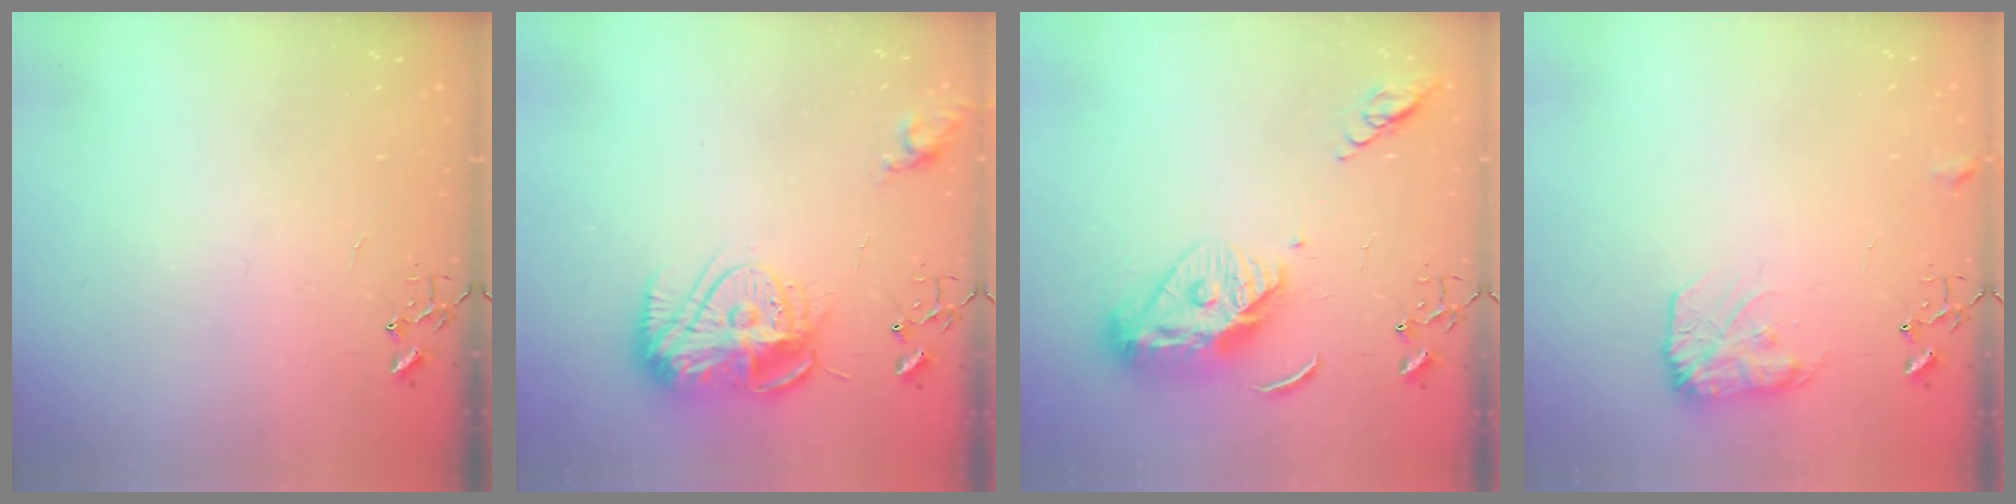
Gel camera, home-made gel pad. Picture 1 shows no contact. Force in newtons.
{"total": 15.7, "press": 15.7, "slide": 1.0}
{"total": 12.7, "press": 12.7, "slide": 0.9}
{"total": 10.8, "press": 10.8, "slide": 0.4}